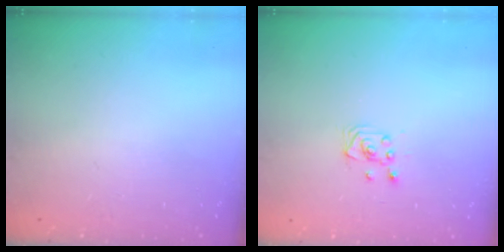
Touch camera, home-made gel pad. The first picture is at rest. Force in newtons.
{"total": 2.2, "press": 2.2, "slide": 0.3}